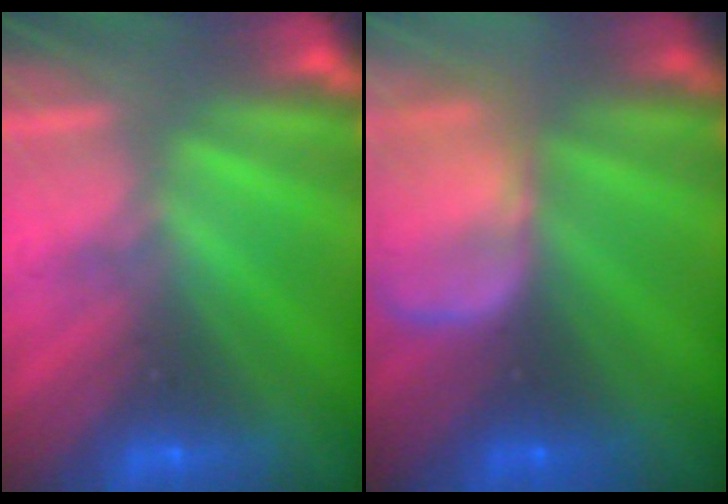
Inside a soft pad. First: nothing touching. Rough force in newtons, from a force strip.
{"total": 6.1}